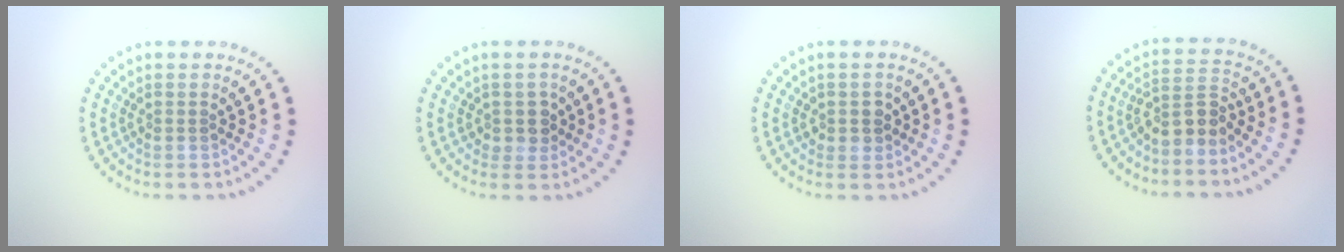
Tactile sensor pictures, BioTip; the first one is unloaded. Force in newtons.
{"total": 1.9, "press": 1.6, "slide": 1.1}
{"total": 1.6, "press": 1.4, "slide": 0.7}
{"total": 2.7, "press": 2.3, "slide": 1.5}